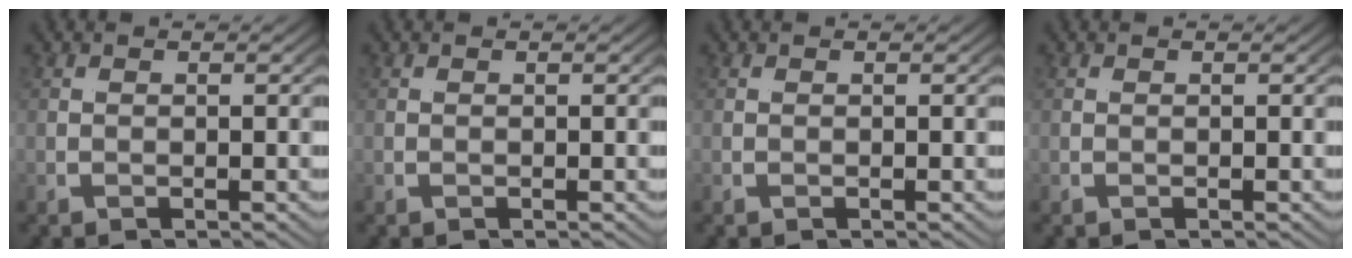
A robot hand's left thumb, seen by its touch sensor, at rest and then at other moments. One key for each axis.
{"total": 0.0}
{"total": 0.0}
{"total": 0.0}